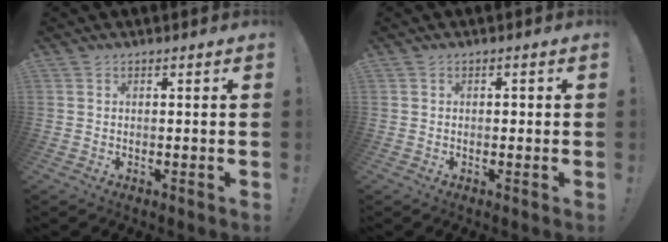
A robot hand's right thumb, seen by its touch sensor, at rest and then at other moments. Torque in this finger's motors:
{"motor_torque": [0.00, 0.10, 0.04, -0.08, 0.08]}